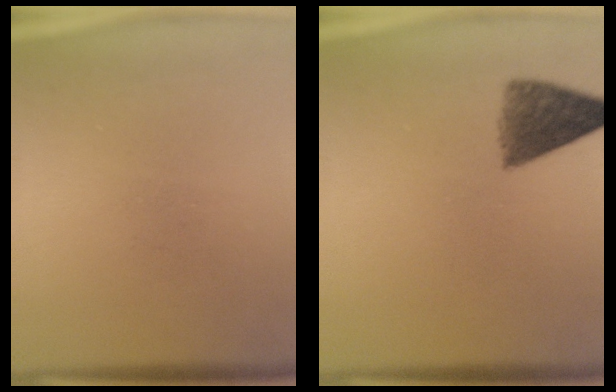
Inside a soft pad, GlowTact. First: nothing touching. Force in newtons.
{"total": 6.0}